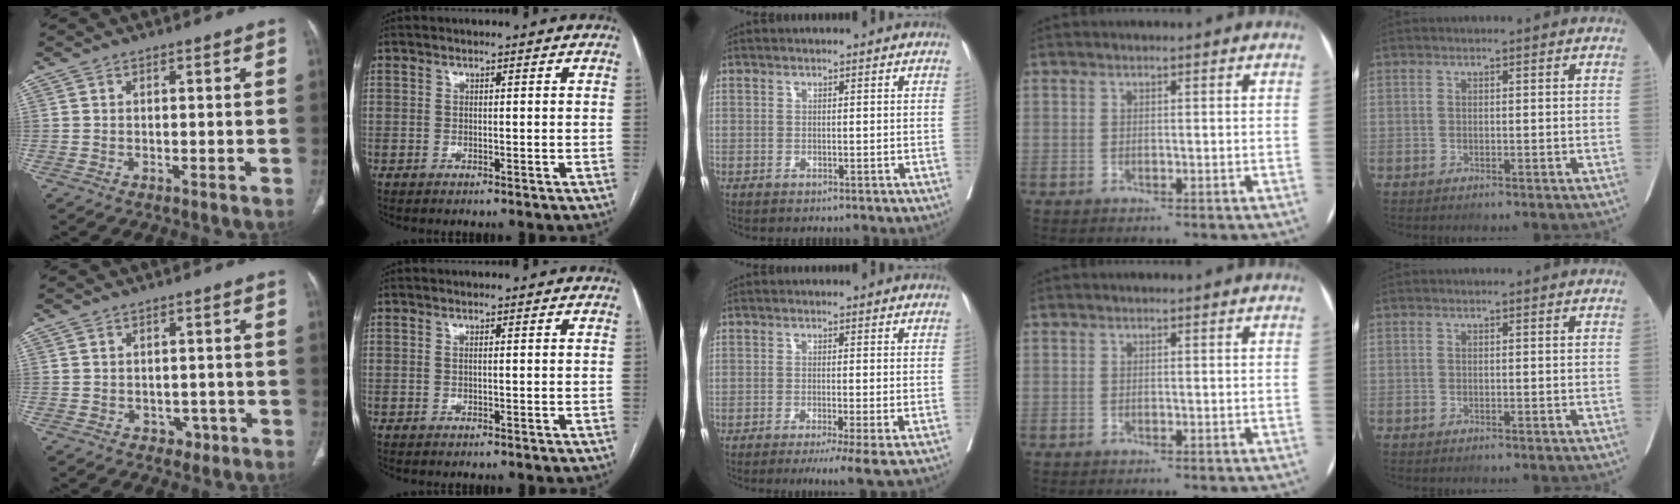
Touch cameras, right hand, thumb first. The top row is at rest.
{"thumb": {"total": 2.7, "force": [-0.7, 2.4, 1.1], "torque": [-0.002, 0.005, -0.002]}, "middle": {"total": 4.8, "force": [-2.8, -0.4, 3.9], "torque": [-0.050, -0.015, -0.045]}}